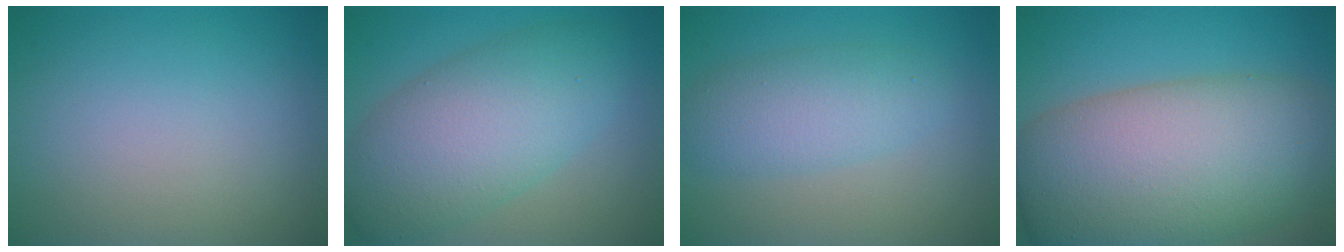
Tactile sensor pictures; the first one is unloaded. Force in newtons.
{"total": 8.3, "press": 8.3, "slide": 0.1}
{"total": 3.9, "press": 3.9, "slide": 0.2}
{"total": 13.6, "press": 13.6, "slide": 0.7}